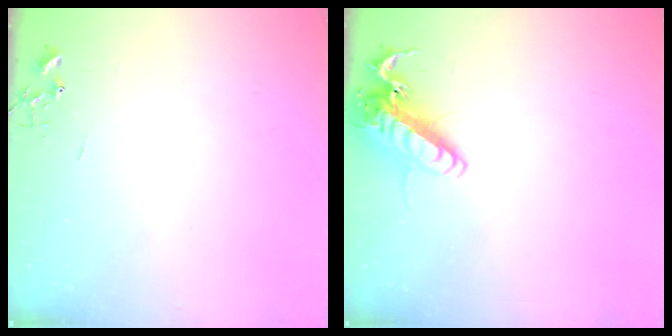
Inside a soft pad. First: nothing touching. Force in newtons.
{"total": 13.4, "press": 13.2, "slide": 2.5}